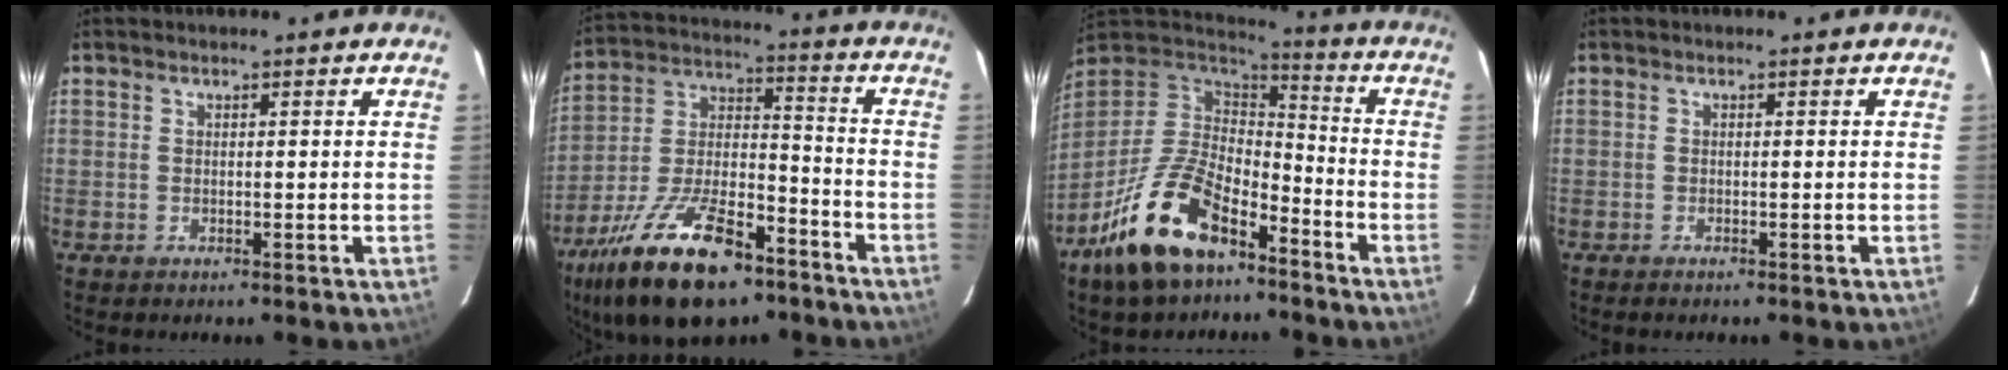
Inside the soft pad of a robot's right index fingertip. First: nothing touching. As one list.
[{"total": 23.2, "force": [-14.6, 9.7, 15.2], "torque": [-0.299, -0.013, -0.245]}, {"total": 18.9, "force": [-11.6, 9.0, 11.9], "torque": [-0.247, -0.006, -0.212]}, {"total": 0.7, "force": [-0.6, 0.1, 0.3], "torque": [-0.006, -0.001, -0.012]}]